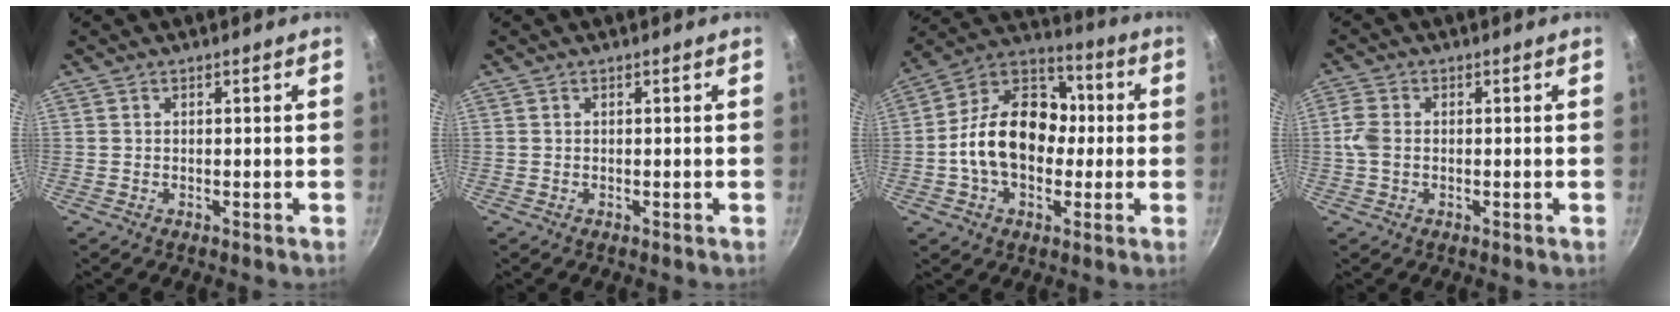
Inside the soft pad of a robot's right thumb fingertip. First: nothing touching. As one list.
[{"total": 0.0}, {"total": 18.3, "force": [-1.1, 13.2, 12.6], "torque": [-0.172, 0.045, -0.037]}, {"total": 3.8, "force": [-0.2, 2.6, 2.7], "torque": [-0.062, 0.007, -0.010]}]